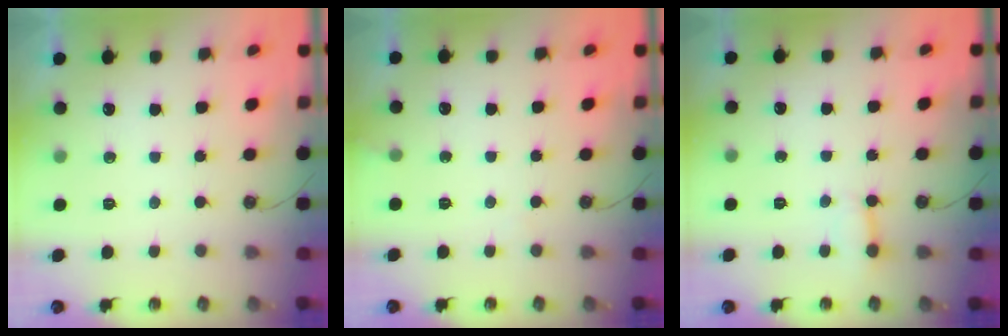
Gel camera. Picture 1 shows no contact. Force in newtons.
{"total": 4.8, "press": 4.7, "slide": 0.2}
{"total": 3.7, "press": 3.7, "slide": 0.2}